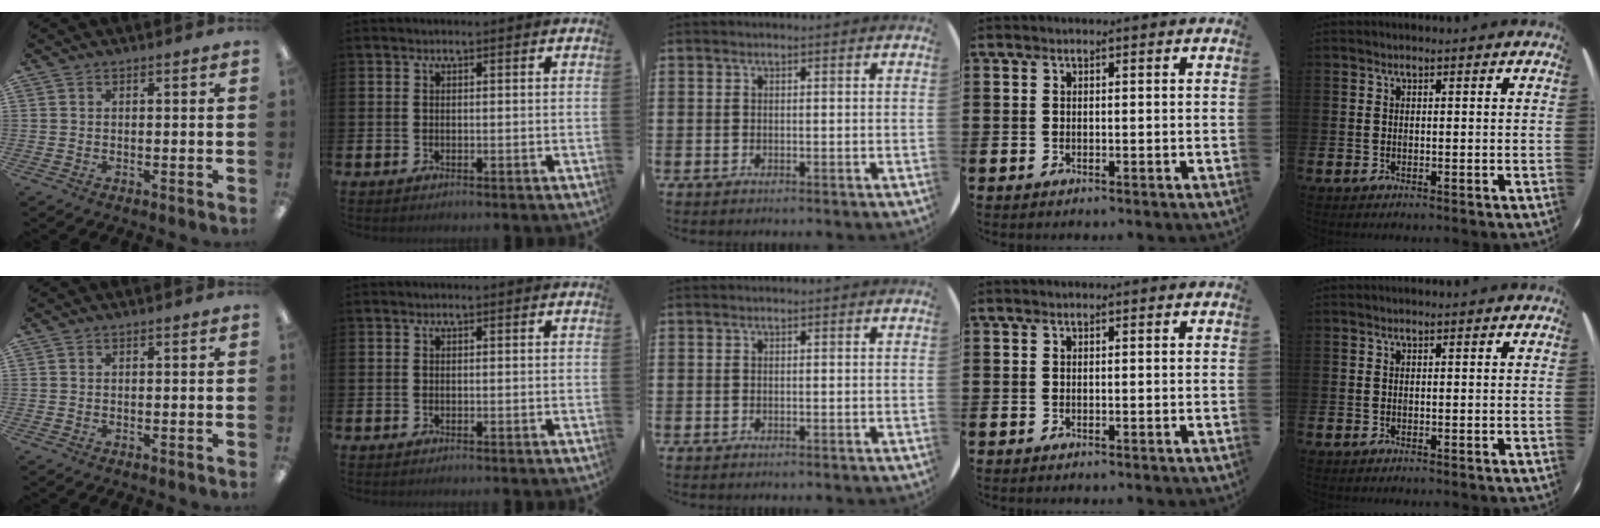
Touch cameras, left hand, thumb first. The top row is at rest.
{}